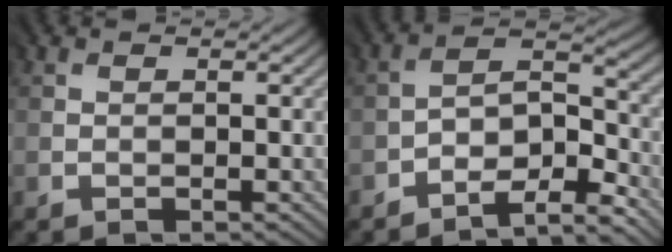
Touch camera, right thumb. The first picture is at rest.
{"total": 8.9, "force": [-6.9, 3.0, 4.8], "torque": [-0.070, -0.002, -0.122]}